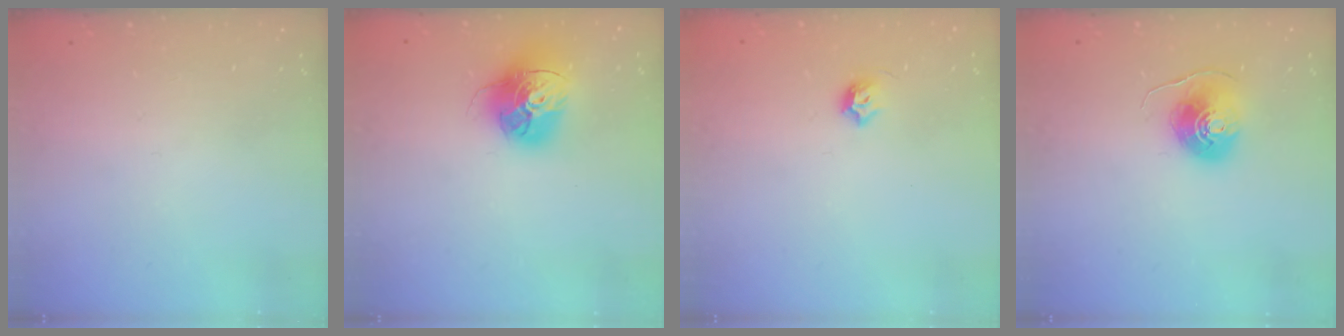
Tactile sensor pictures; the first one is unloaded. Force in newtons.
{"total": 16.0, "press": 16.0, "slide": 1.7}
{"total": 5.5, "press": 5.4, "slide": 0.9}
{"total": 8.7, "press": 8.7, "slide": 0.5}